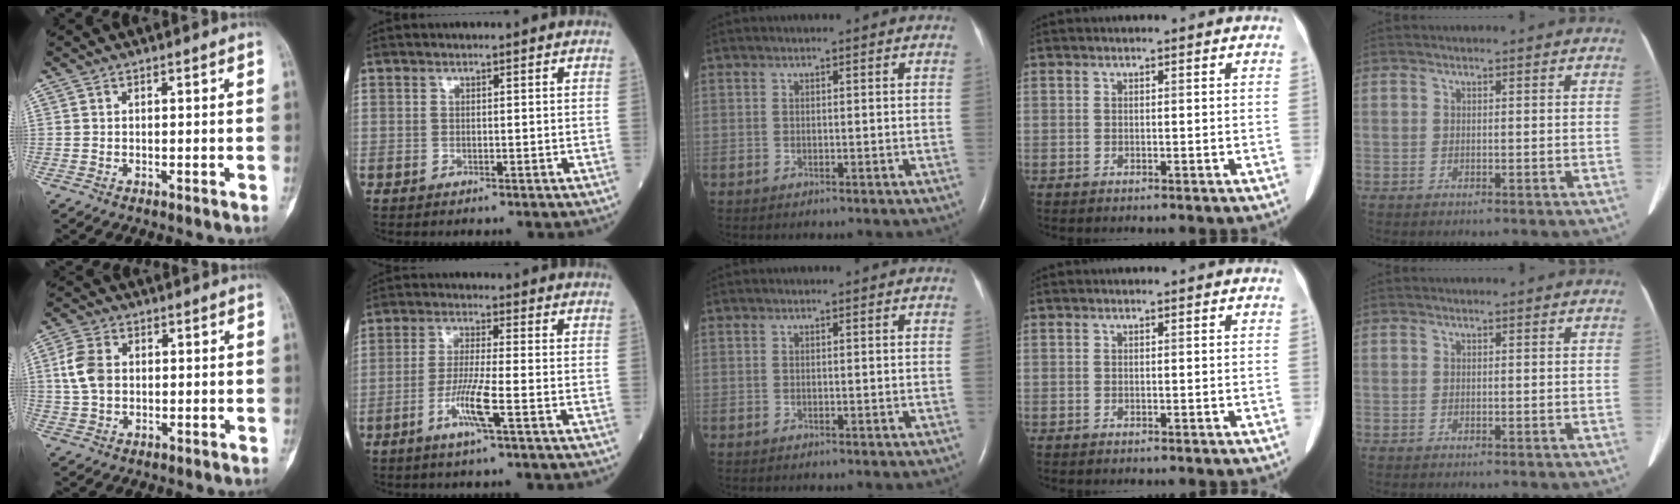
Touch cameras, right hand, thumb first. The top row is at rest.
{"thumb": {"total": 6.5, "force": [0.6, 4.7, 4.4], "torque": [-0.087, 0.008, 0.010]}, "index": {"total": 6.4, "force": [-2.7, -0.4, 5.8], "torque": [-0.115, -0.012, -0.056]}}